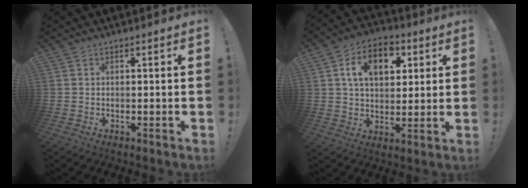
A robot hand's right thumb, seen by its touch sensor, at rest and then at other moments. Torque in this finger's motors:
{"motor_torque": [1.15, 1.26, 0.68, -0.50, 0.05]}